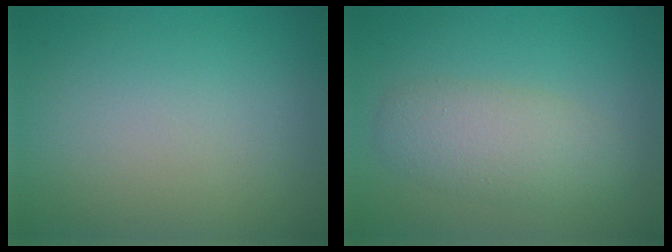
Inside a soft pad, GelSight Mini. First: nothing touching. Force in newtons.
{"total": 3.9, "press": 3.9, "slide": 0.1}